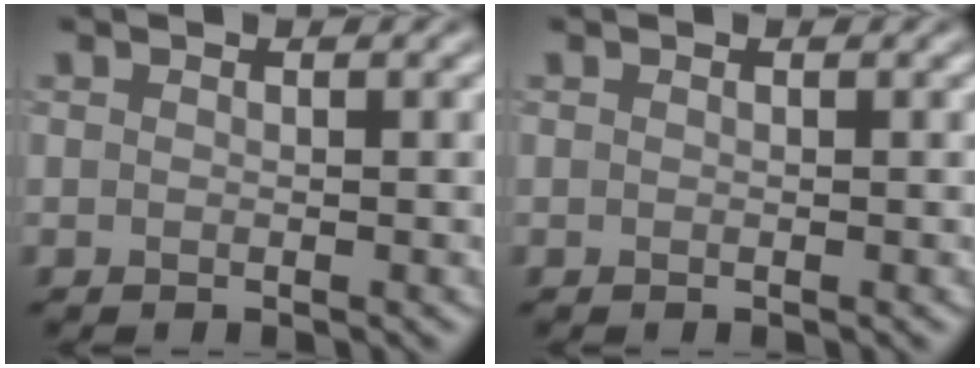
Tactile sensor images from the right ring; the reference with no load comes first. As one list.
[{"total": 0.0}]